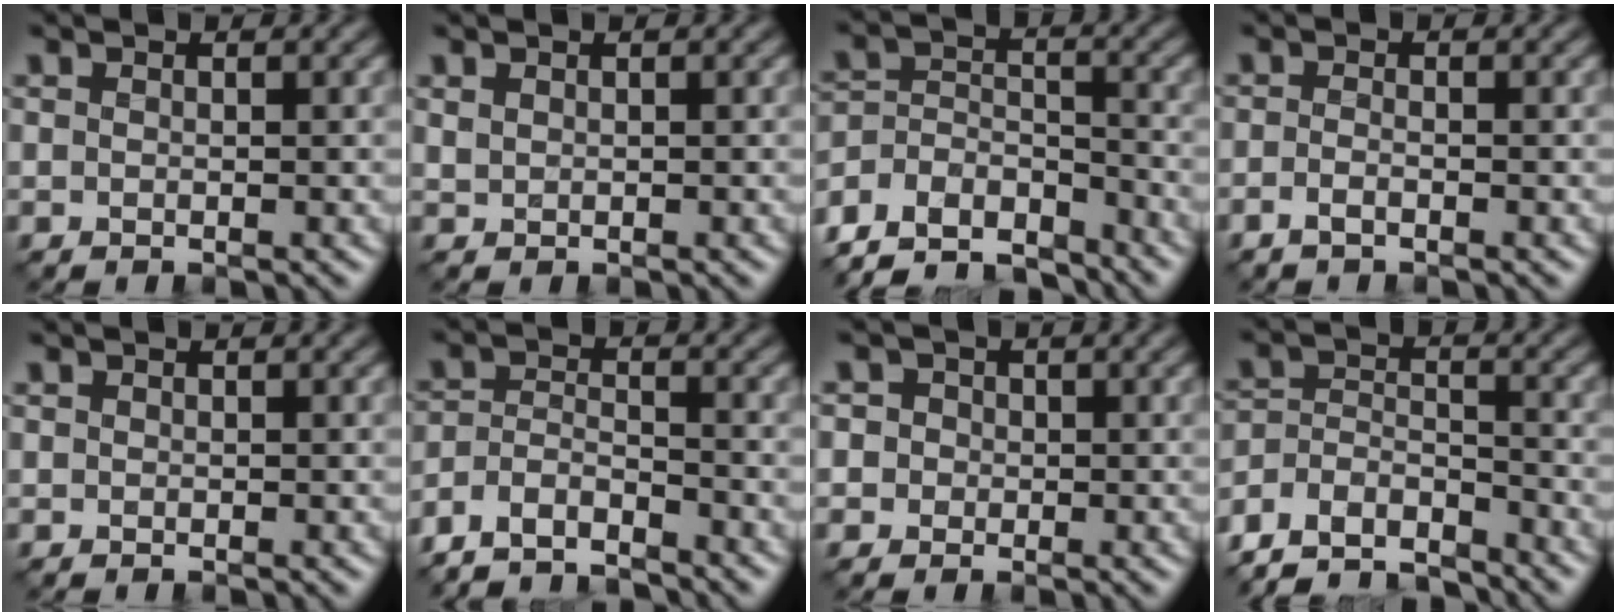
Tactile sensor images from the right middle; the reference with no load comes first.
{"total": 0.5, "force": [0.5, 0.1, 0.2], "torque": [-0.010, 0.000, 0.013]}
{"total": 8.7, "force": [-7.5, 3.5, 2.8], "torque": [-0.058, 0.009, -0.139]}
{"total": 1.2, "force": [-0.8, 0.2, 0.9], "torque": [-0.026, 0.000, -0.020]}
{"total": 0.0}
{"total": 4.6, "force": [-4.3, 0.9, 1.3], "torque": [-0.028, -0.002, -0.090]}
{"total": 3.5, "force": [0.9, 3.2, 1.2], "torque": [-0.004, 0.028, -0.010]}
{"total": 7.1, "force": [-6.3, 2.4, 2.2], "torque": [-0.049, -0.001, -0.125]}